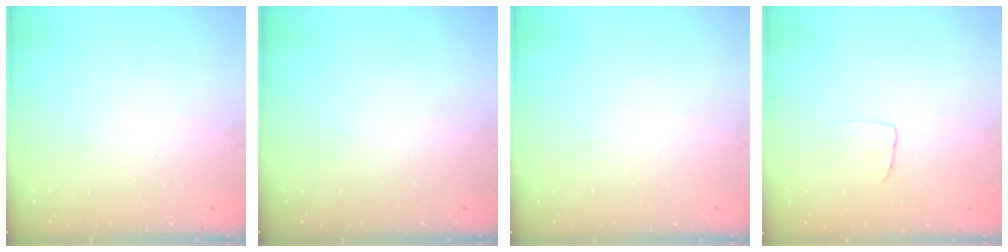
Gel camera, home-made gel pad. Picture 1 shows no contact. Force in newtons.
{"total": 0.0}
{"total": 0.0}
{"total": 2.9, "press": 2.9, "slide": 0.1}